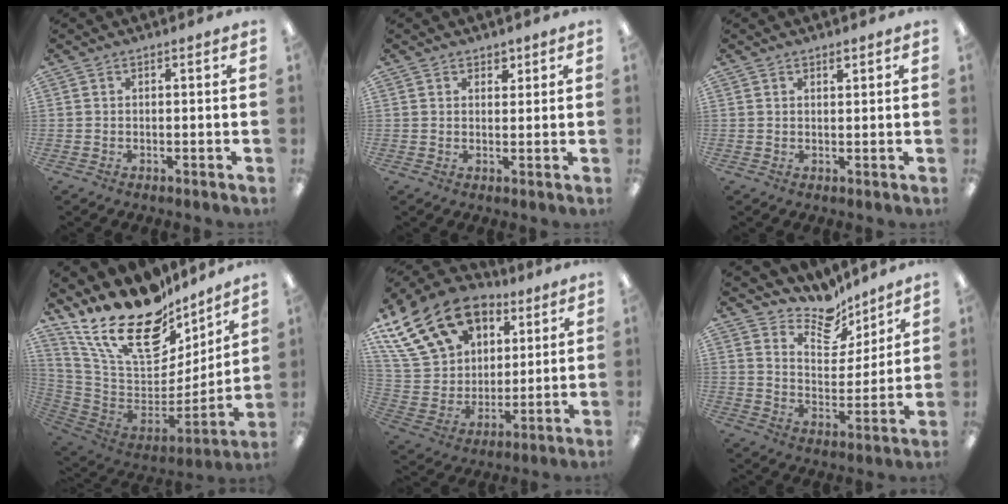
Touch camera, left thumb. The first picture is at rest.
{"total": 2.2, "force": [1.6, 1.5, 0.4], "torque": [0.007, -0.006, 0.027]}
{"total": 1.5, "force": [1.2, 0.6, 0.5], "torque": [-0.004, -0.004, 0.021]}
{"total": 24.7, "force": [16.6, 11.9, 13.8], "torque": [-0.258, -0.114, 0.303]}
{"total": 22.7, "force": [13.1, 15.4, 10.3], "torque": [-0.204, -0.051, 0.251]}
{"total": 11.3, "force": [9.9, 4.4, 2.9], "torque": [-0.051, -0.077, 0.184]}